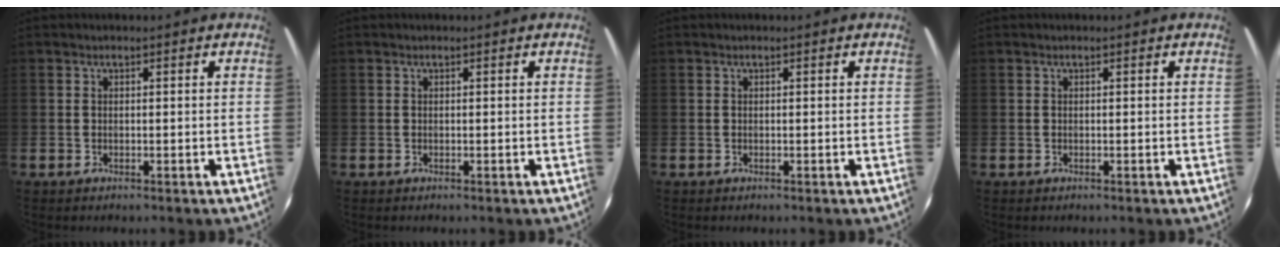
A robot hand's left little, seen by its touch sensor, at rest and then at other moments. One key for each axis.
{"total": 0.0}
{"total": 0.0}
{"total": 0.0}